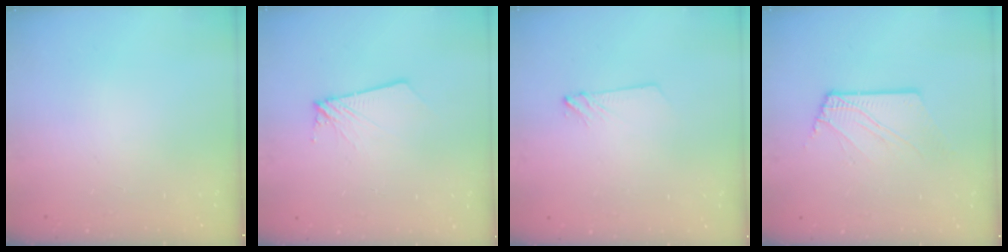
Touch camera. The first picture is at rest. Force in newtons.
{"total": 2.8, "press": 2.8, "slide": 0.3}
{"total": 2.8, "press": 2.8, "slide": 0.3}
{"total": 4.0, "press": 4.0, "slide": 0.4}